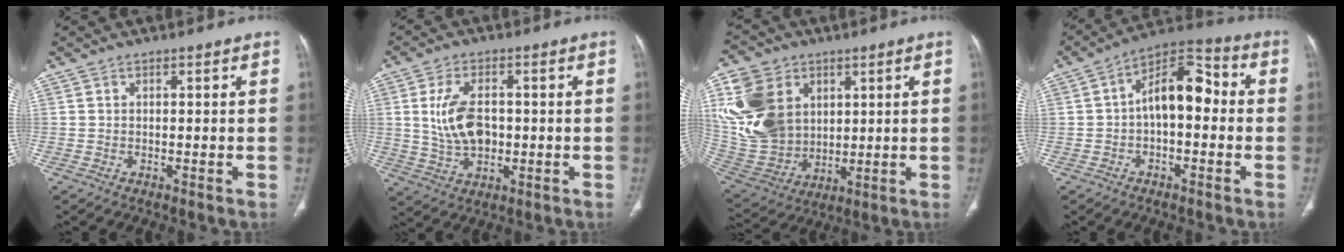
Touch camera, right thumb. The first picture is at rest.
{"total": 9.3, "force": [0.4, 5.6, 7.4], "torque": [-0.136, 0.002, 0.016]}
{"total": 21.1, "force": [5.8, 16.0, 12.6], "torque": [-0.258, -0.006, 0.130]}
{"total": 11.7, "force": [-0.1, 6.4, 9.8], "torque": [-0.130, 0.044, -0.014]}